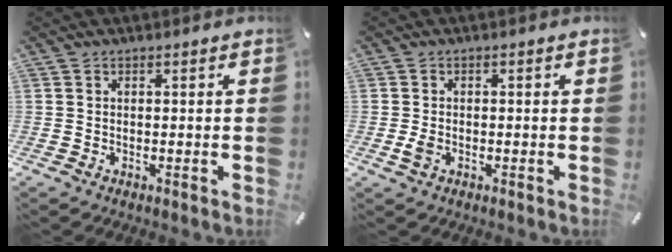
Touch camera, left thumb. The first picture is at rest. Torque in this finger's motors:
{"motor_torque": [0.21, 0.26, 0.18, 0.15, 0.01]}